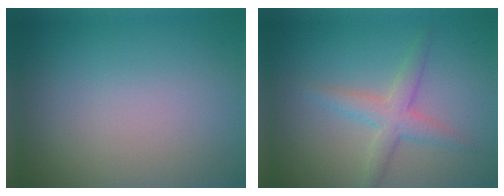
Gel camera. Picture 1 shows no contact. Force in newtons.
{"total": 2.8, "press": 2.8, "slide": 0.0}